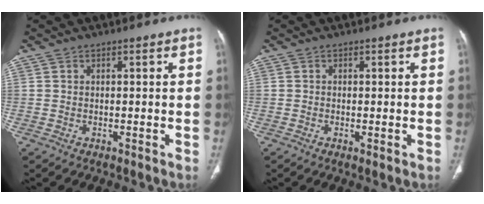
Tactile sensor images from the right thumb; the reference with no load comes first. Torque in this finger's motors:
{"motor_torque": [-0.02, -0.01, -0.18, -0.14, -0.03]}